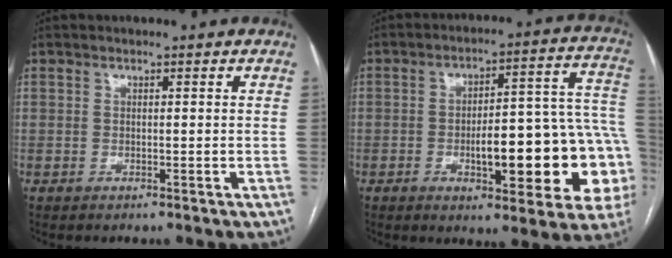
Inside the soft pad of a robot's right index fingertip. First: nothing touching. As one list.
[{"total": 20.2, "force": [-4.5, 5.4, 18.9], "torque": [-0.171, 0.041, -0.044]}]